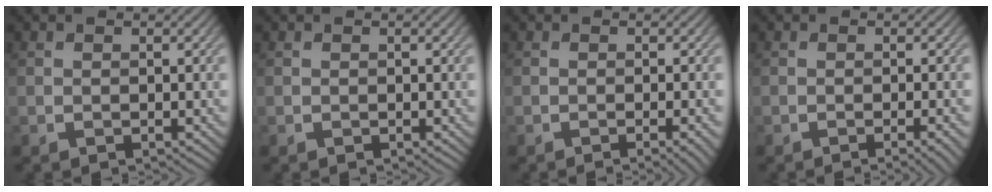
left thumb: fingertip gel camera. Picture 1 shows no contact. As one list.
[{"total": 0.0}, {"total": 2.8, "force": [-1.2, 0.5, 2.4], "torque": [-0.028, 0.003, -0.023]}, {"total": 3.1, "force": [-1.4, 0.5, 2.7], "torque": [-0.030, 0.004, -0.025]}]